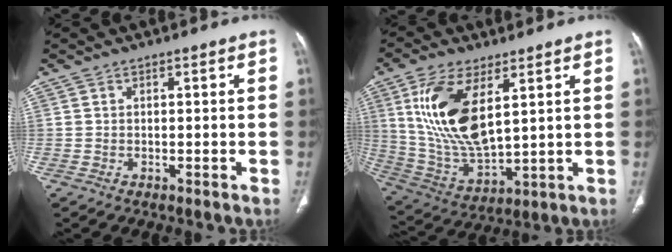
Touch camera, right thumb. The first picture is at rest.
{"total": 17.2, "force": [5.7, 7.7, 14.2], "torque": [-0.281, -0.027, 0.124]}